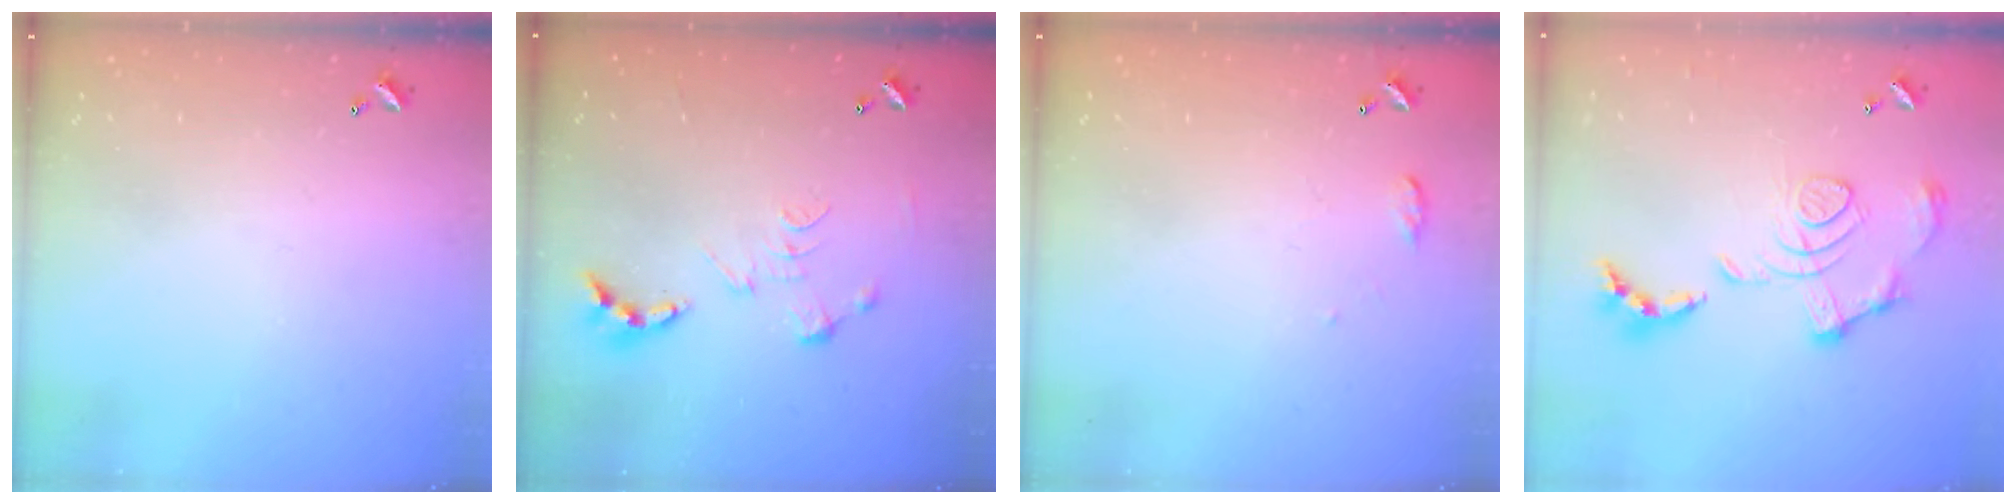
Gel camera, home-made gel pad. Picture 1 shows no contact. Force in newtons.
{"total": 0.0}
{"total": 5.9, "press": 5.8, "slide": 0.7}
{"total": 1.7, "press": 1.1, "slide": 1.3}